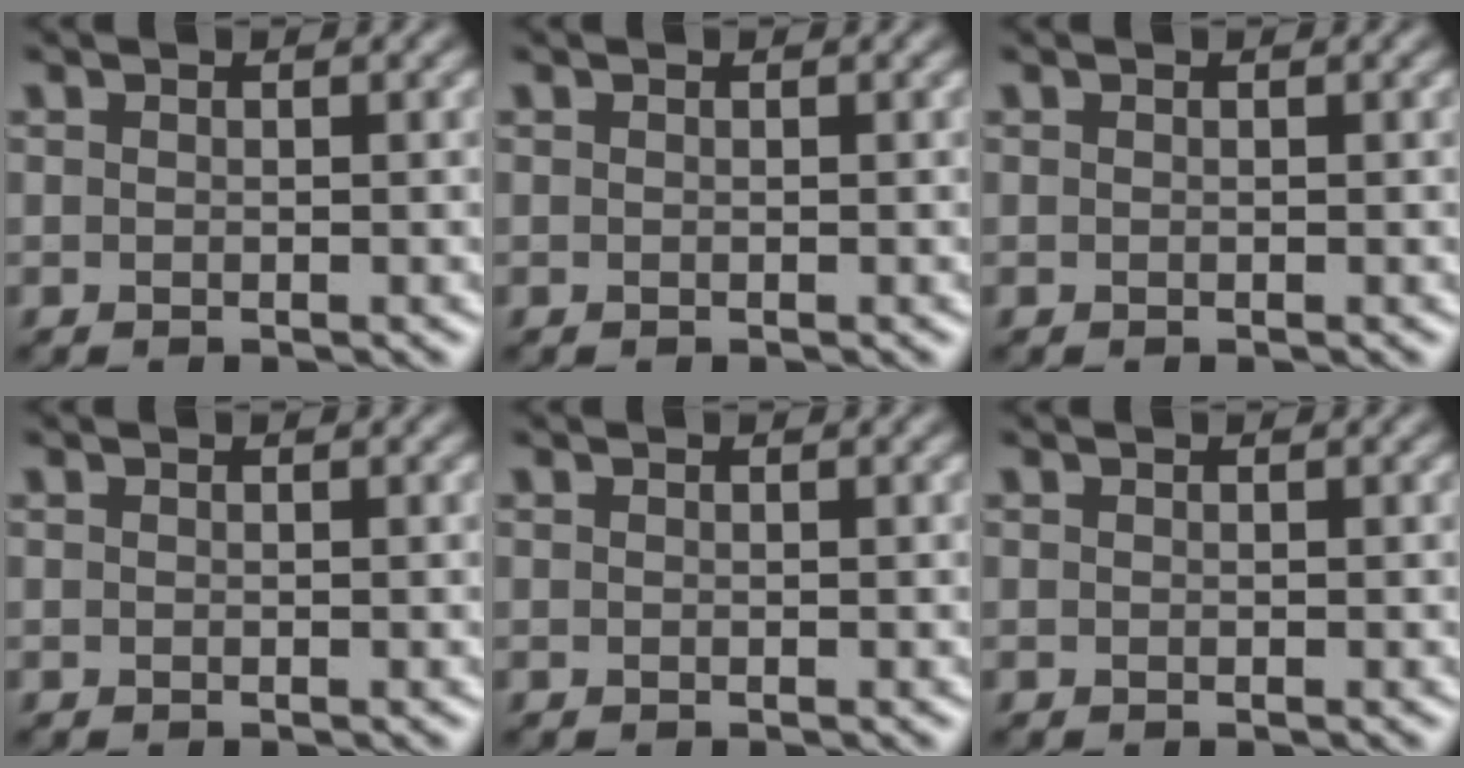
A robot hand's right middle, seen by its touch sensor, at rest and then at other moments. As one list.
[{"total": 0.0}, {"total": 0.0}, {"total": 0.0}, {"total": 0.0}, {"total": 0.0}]